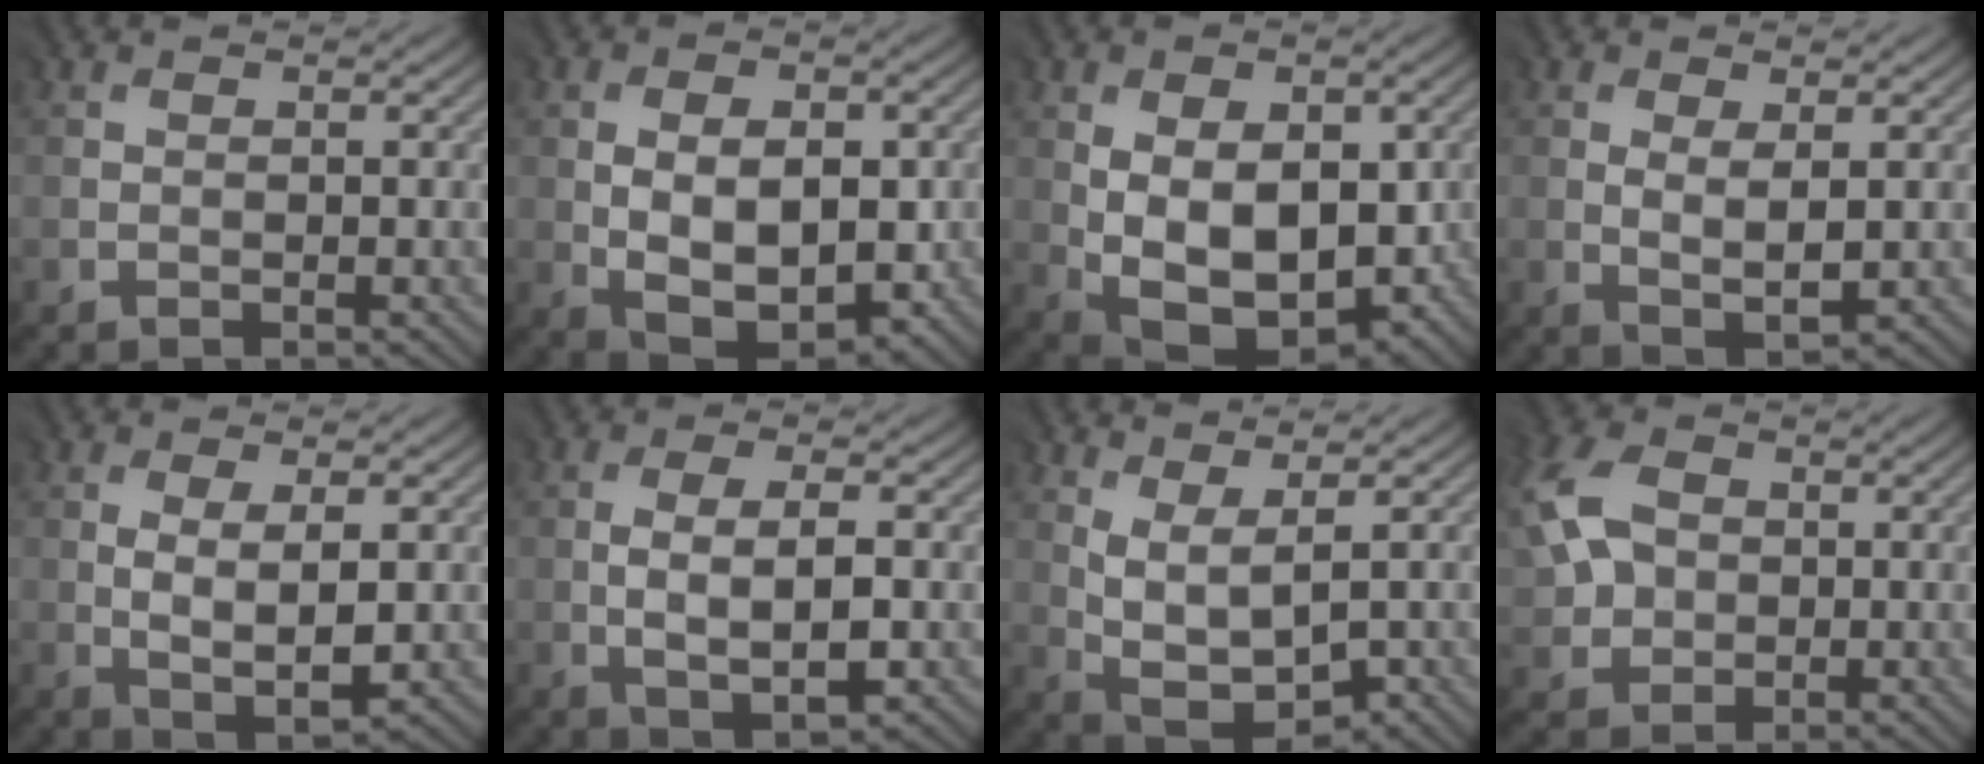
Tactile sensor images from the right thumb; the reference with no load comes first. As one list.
[{"total": 9.3, "force": [-0.6, 5.8, 7.2], "torque": [-0.129, -0.010, -0.004]}, {"total": 11.0, "force": [-0.4, 6.9, 8.6], "torque": [-0.158, -0.018, 0.006]}, {"total": 3.2, "force": [0.5, 1.3, 2.9], "torque": [-0.063, -0.008, 0.016]}, {"total": 5.3, "force": [0.1, 2.4, 4.7], "torque": [-0.096, -0.008, 0.010]}, {"total": 5.6, "force": [-0.7, 2.4, 5.1], "torque": [-0.098, -0.005, -0.007]}, {"total": 4.9, "force": [1.4, 2.3, 4.1], "torque": [-0.098, -0.007, 0.032]}, {"total": 7.2, "force": [1.4, 5.6, 4.3], "torque": [-0.131, 0.013, 0.019]}]